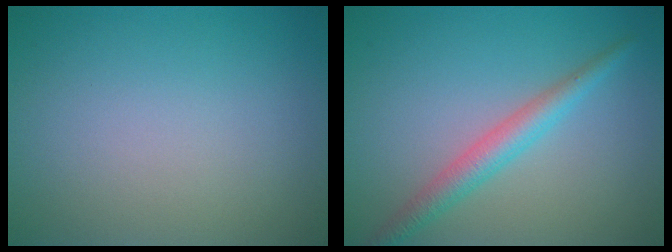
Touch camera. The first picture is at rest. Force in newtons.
{"total": 2.9, "press": 2.9, "slide": 0.1}